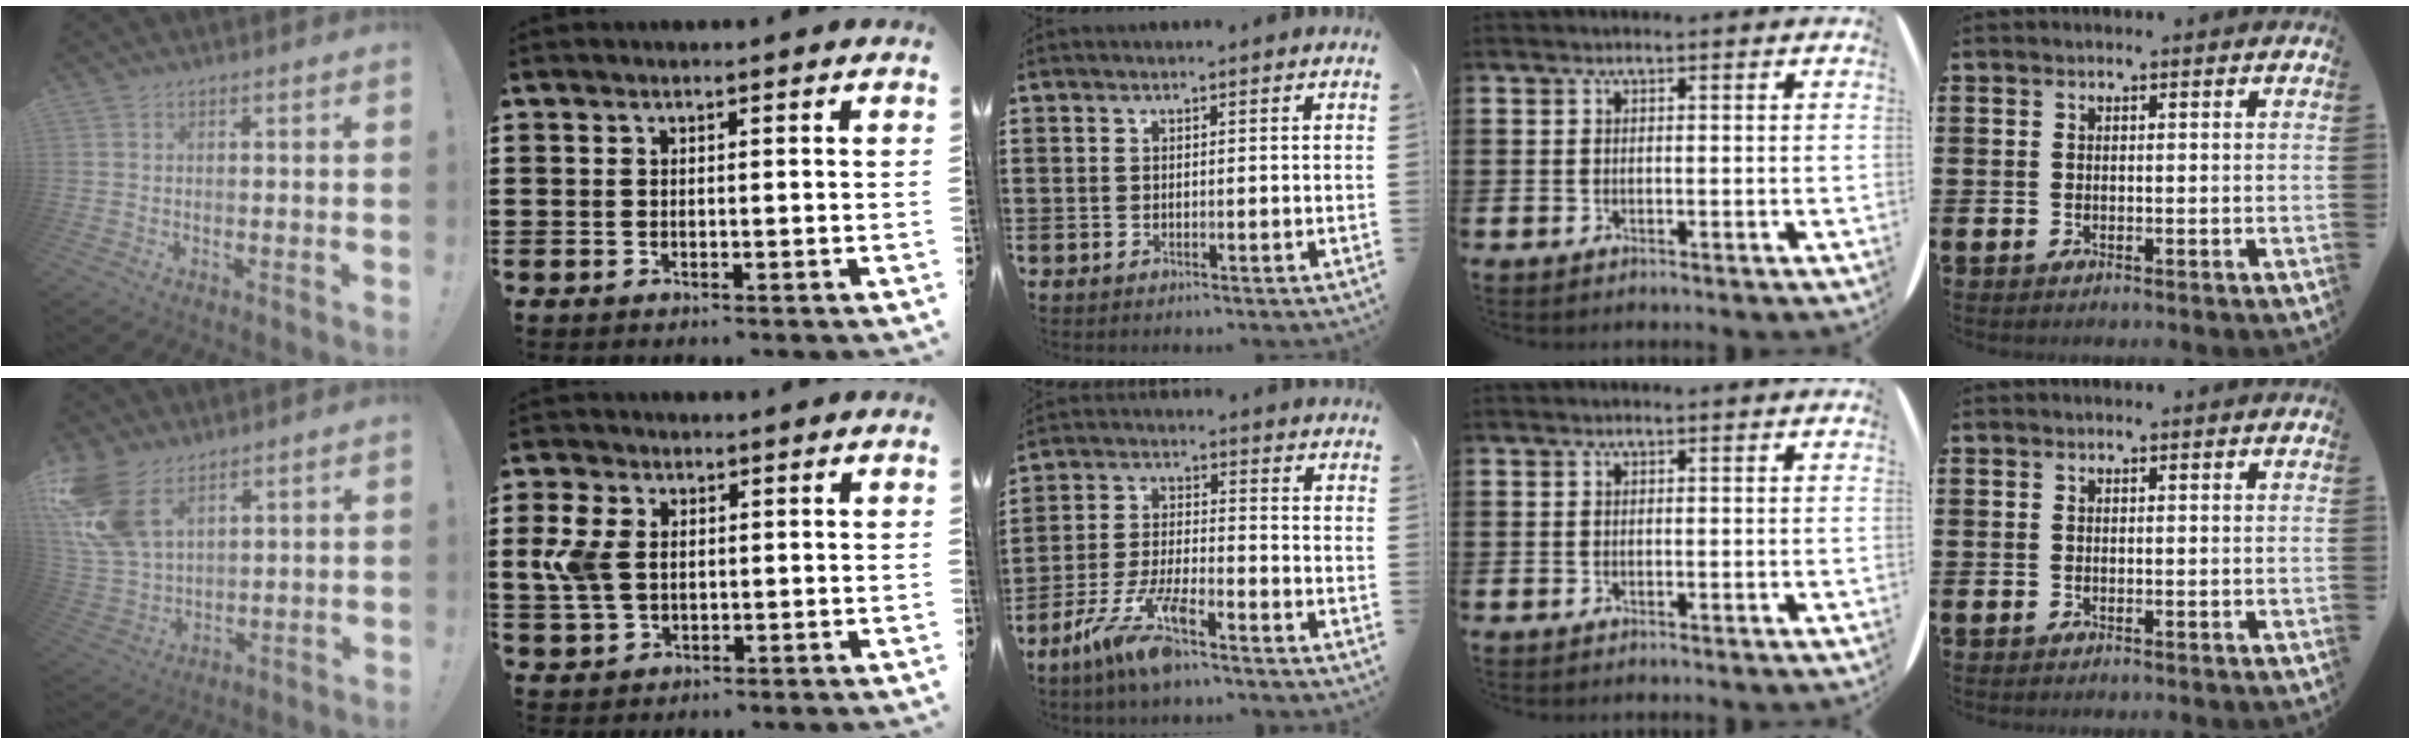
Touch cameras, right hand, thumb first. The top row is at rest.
{"thumb": {"total": 14.7, "force": [8.3, 8.8, 8.4], "torque": [-0.174, -0.038, 0.164]}, "index": {"total": 5.9, "force": [0.8, 4.0, 4.2], "torque": [-0.126, 0.000, 0.005]}, "middle": {"total": 8.9, "force": [-6.2, 1.7, 6.2], "torque": [-0.136, -0.007, -0.120]}}